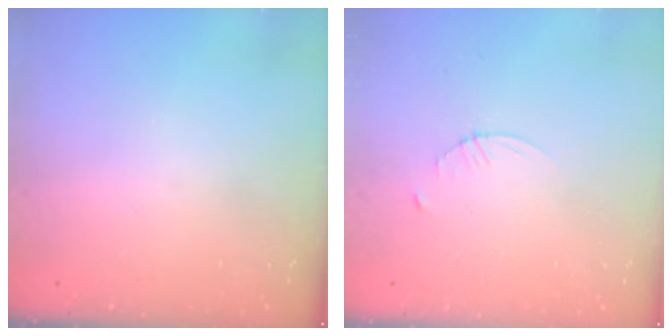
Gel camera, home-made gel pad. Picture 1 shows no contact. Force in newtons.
{"total": 2.3, "press": 2.3, "slide": 0.3}